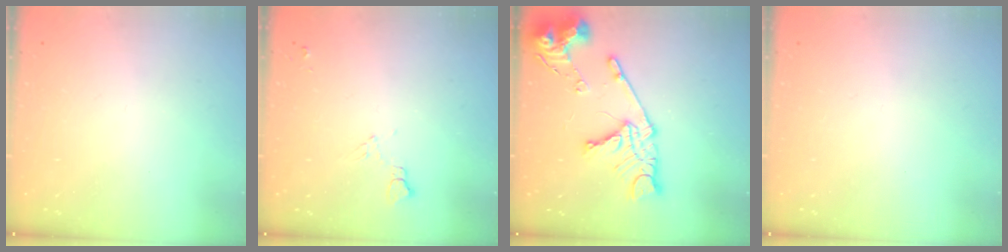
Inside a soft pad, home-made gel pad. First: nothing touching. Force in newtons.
{"total": 5.7, "press": 5.7, "slide": 0.8}
{"total": 16.2, "press": 16.1, "slide": 1.8}
{"total": 0.0}